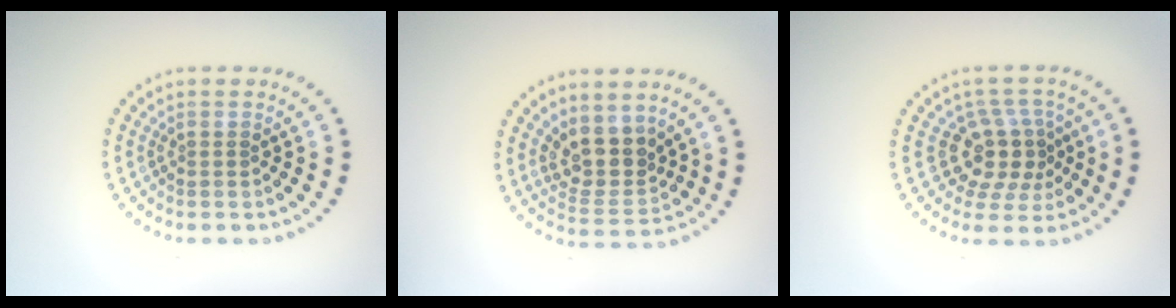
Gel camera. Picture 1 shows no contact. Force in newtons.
{"total": 3.7, "press": 3.0, "slide": 2.2}
{"total": 4.0, "press": 3.3, "slide": 2.3}